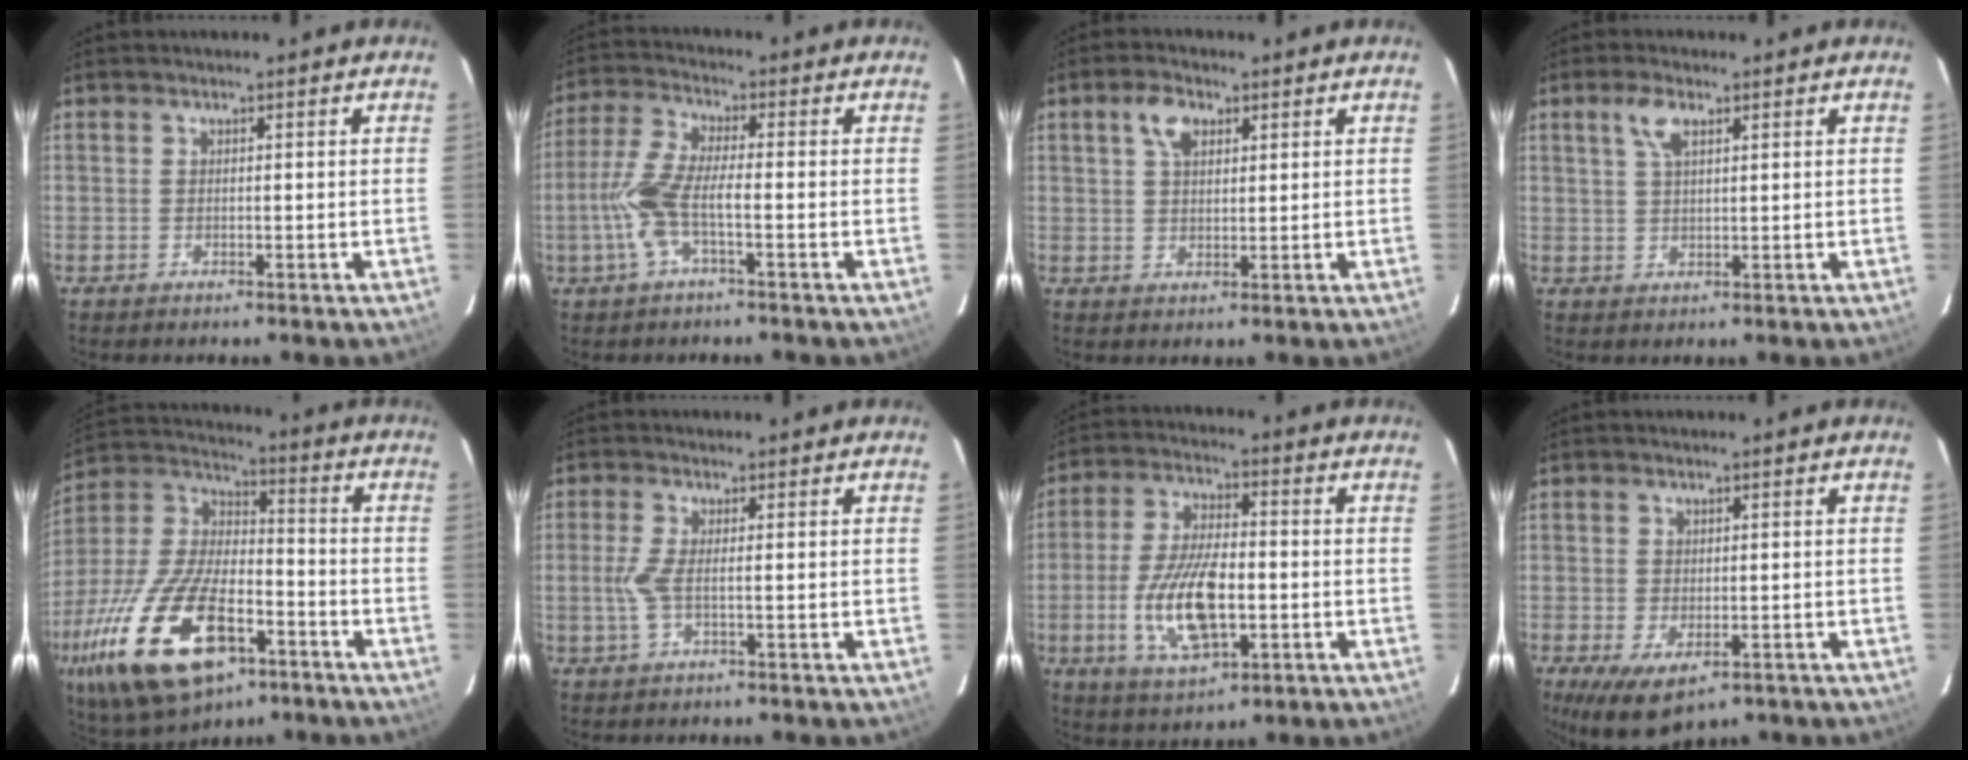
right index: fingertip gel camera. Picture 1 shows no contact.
{"total": 8.4, "force": [-2.5, 1.5, 7.9], "torque": [-0.181, 0.004, -0.049]}
{"total": 4.6, "force": [2.1, 2.7, 3.1], "torque": [-0.055, 0.013, 0.037]}
{"total": 3.9, "force": [1.9, 1.6, 3.0], "torque": [-0.058, 0.008, 0.037]}
{"total": 26.4, "force": [-12.5, 12.4, 19.7], "torque": [-0.422, -0.035, -0.211]}
{"total": 3.4, "force": [-0.6, 0.2, 3.3], "torque": [-0.079, 0.001, -0.012]}
{"total": 13.8, "force": [-3.1, 5.8, 12.1], "torque": [-0.245, -0.005, -0.051]}
{"total": 7.6, "force": [-3.7, 3.9, 5.4], "torque": [-0.106, -0.035, -0.052]}